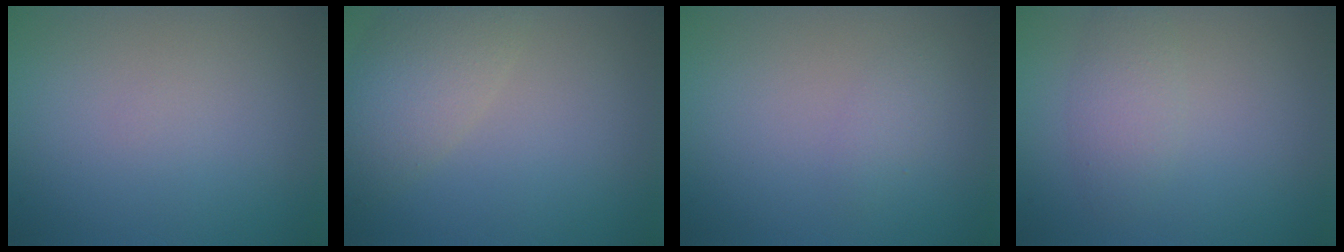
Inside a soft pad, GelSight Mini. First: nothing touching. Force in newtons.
{"total": 4.8, "press": 4.8, "slide": 0.5}
{"total": 1.0, "press": 1.0, "slide": 0.1}
{"total": 2.2, "press": 2.2, "slide": 0.1}